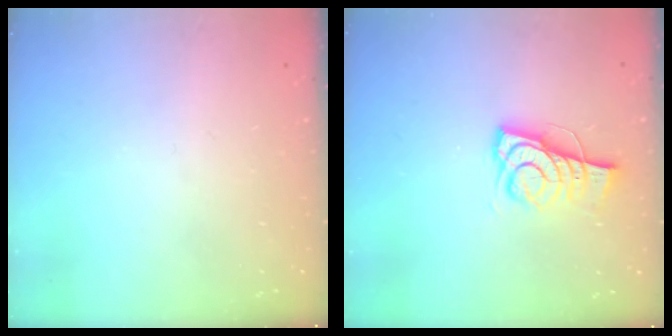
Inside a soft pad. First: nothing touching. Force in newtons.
{"total": 7.9, "press": 7.8, "slide": 0.7}